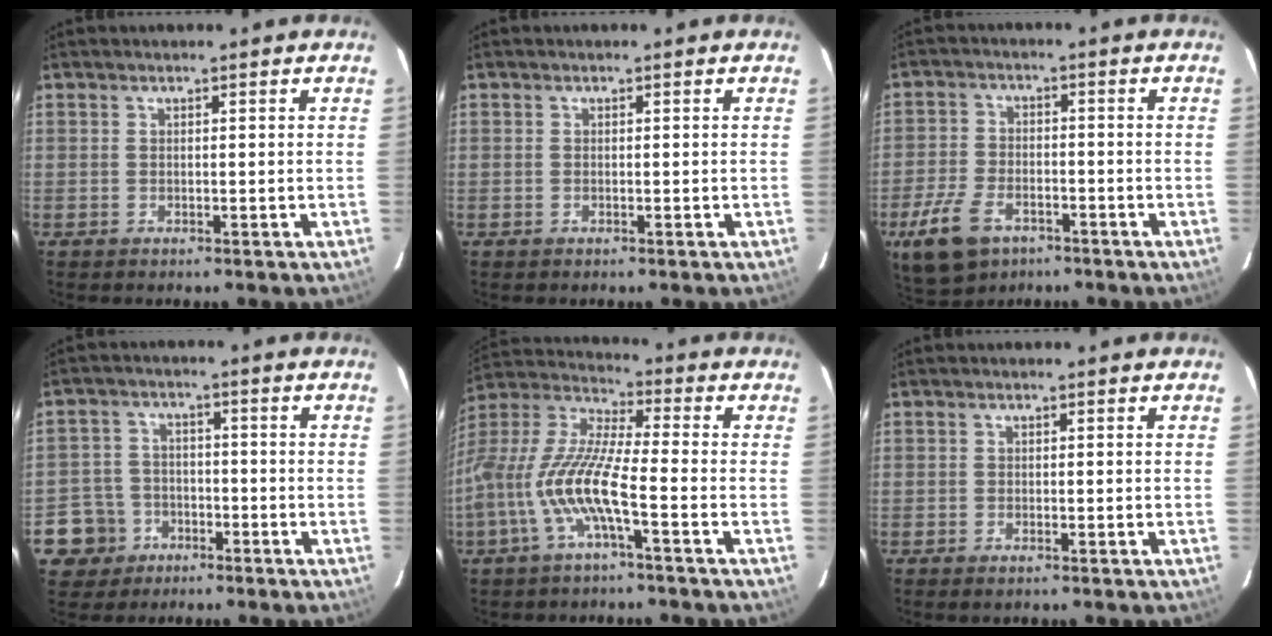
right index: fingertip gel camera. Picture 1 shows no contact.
{"total": 0.0}
{"total": 10.6, "force": [-6.2, 6.0, 6.1], "torque": [-0.154, -0.009, -0.113]}
{"total": 7.6, "force": [-3.6, 6.6, 0.8], "torque": [-0.042, 0.024, -0.056]}
{"total": 13.8, "force": [-4.9, 1.9, 12.7], "torque": [-0.256, -0.005, -0.103]}
{"total": 1.1, "force": [-0.8, 0.4, 0.6], "torque": [-0.012, -0.003, -0.016]}